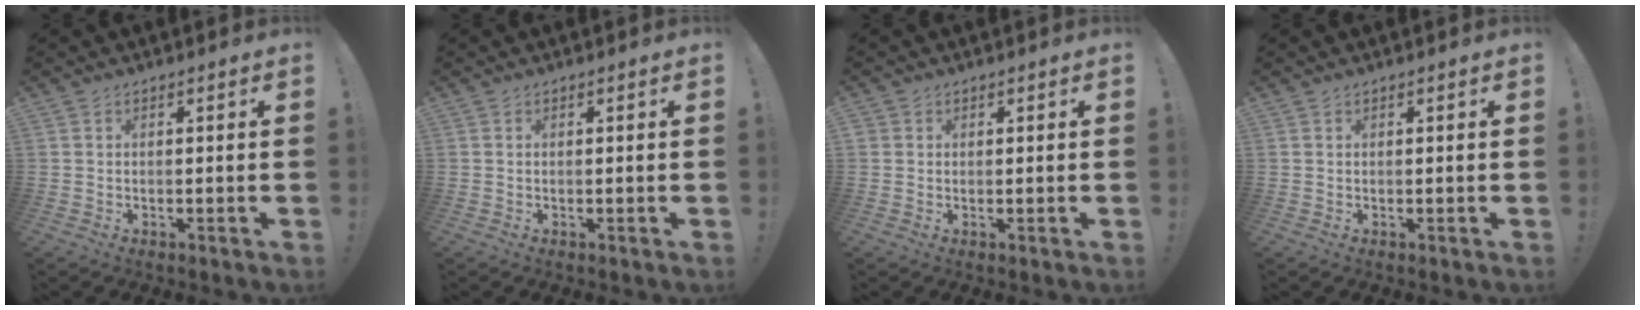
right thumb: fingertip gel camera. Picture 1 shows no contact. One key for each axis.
{"total": 0.0}
{"total": 1.4, "fx": 0.8, "fy": 1.1, "fz": 0.2, "tx": -0.006, "ty": 0.001, "tz": 0.016}
{"total": 0.0}